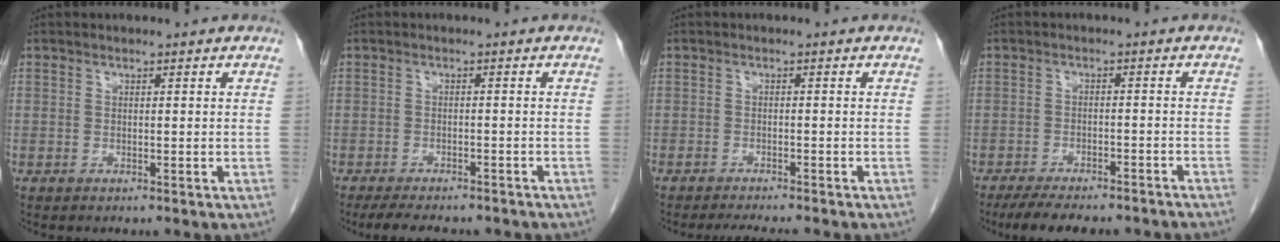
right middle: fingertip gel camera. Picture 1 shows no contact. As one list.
[{"total": 10.1, "force": [-8.7, 2.8, 4.5], "torque": [-0.066, -0.004, -0.110]}, {"total": 5.3, "force": [-4.8, 0.6, 2.3], "torque": [-0.028, -0.008, -0.069]}, {"total": 11.8, "force": [-10.3, 2.1, 5.4], "torque": [-0.074, -0.007, -0.139]}]